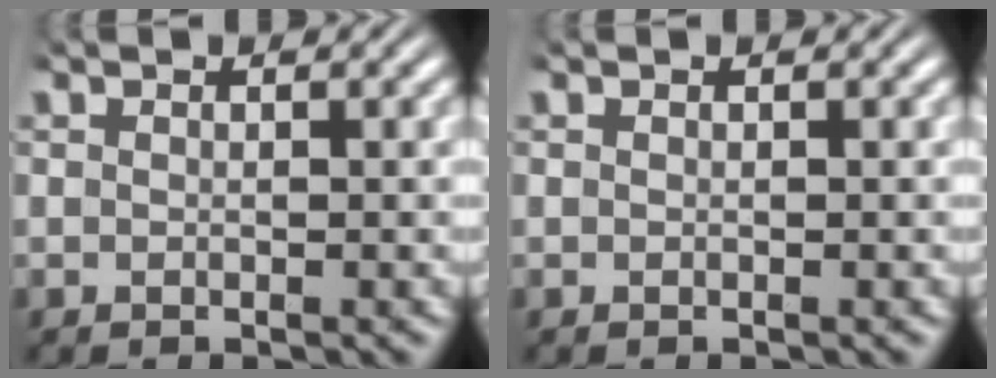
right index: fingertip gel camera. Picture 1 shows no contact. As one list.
[{"total": 0.0}]